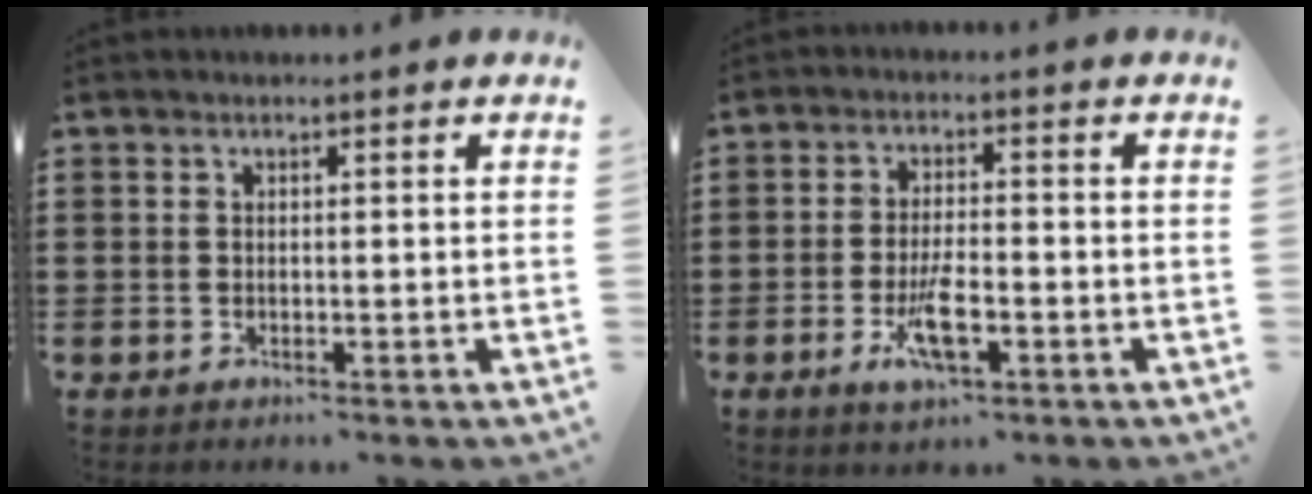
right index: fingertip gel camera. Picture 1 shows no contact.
{"total": 6.2, "force": [-2.4, 1.9, 5.3], "torque": [-0.113, -0.007, -0.047]}